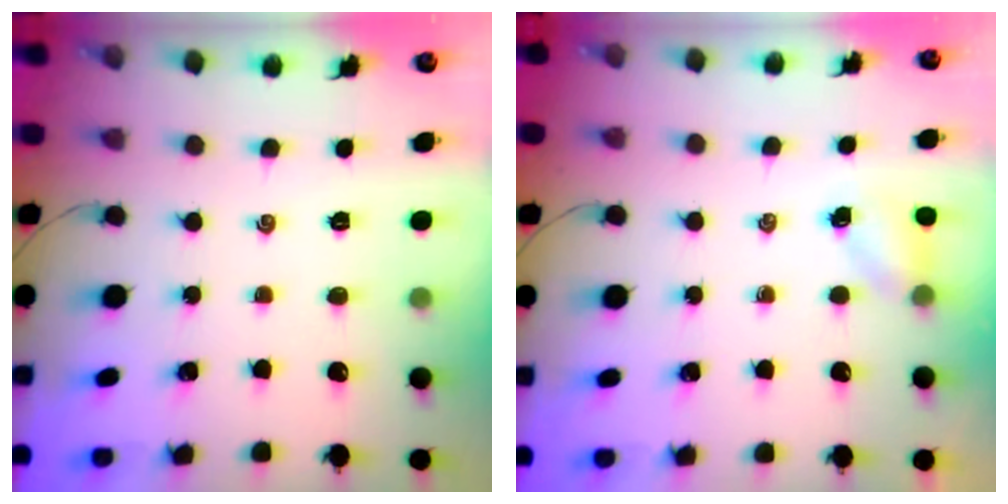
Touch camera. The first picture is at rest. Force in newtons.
{"total": 4.4, "press": 4.2, "slide": 1.3}